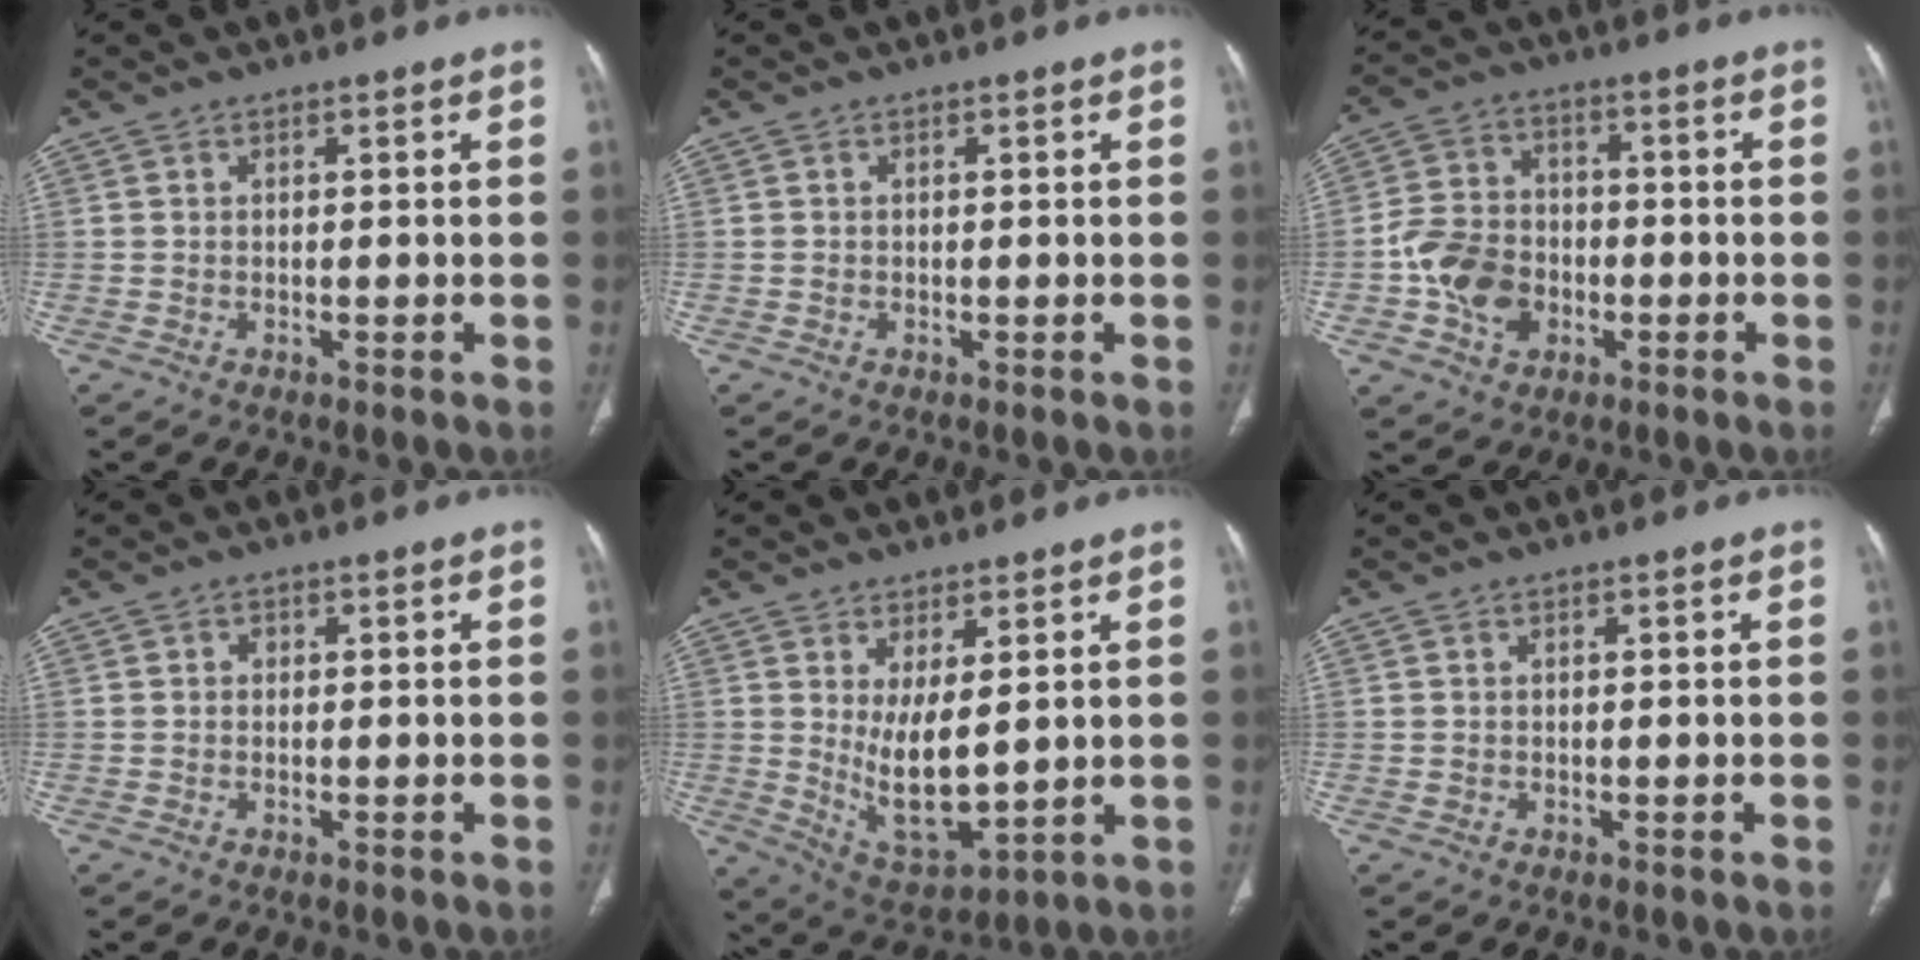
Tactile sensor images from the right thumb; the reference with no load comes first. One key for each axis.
{"total": 0.0}
{"total": 11.1, "fx": -3.1, "fy": 8.7, "fz": 6.1, "tx": -0.086, "ty": 0.020, "tz": -0.060}
{"total": 0.7, "fx": 0.1, "fy": 0.6, "fz": 0.3, "tx": 0.000, "ty": 0.002, "tz": -0.001}
{"total": 10.3, "fx": 1.5, "fy": 4.3, "fz": 9.3, "tx": -0.149, "ty": -0.031, "tz": 0.047}
{"total": 0.0}